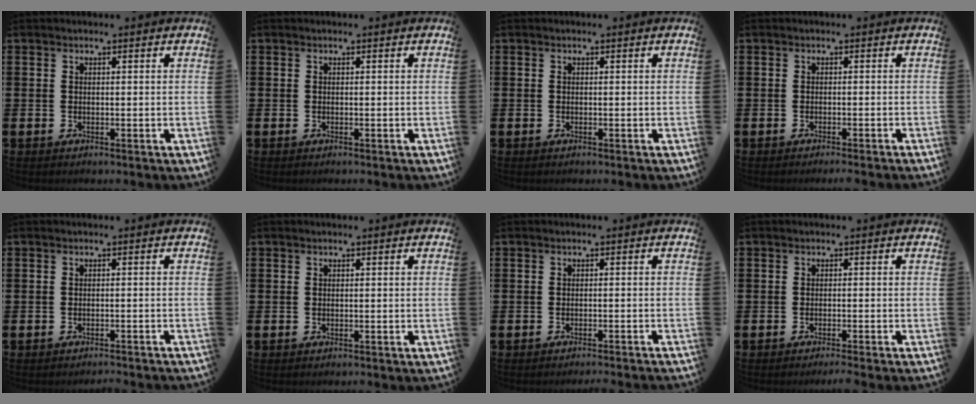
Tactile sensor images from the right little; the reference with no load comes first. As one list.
[{"total": 0.0}, {"total": 0.0}, {"total": 0.7, "force": [-0.7, -0.2, 0.2], "torque": [-0.002, -0.001, -0.013]}, {"total": 1.1, "force": [-1.1, -0.2, 0.0], "torque": [0.000, 0.002, -0.023]}, {"total": 0.0}, {"total": 1.1, "force": [-1.0, -0.3, 0.1], "torque": [-0.001, 0.003, -0.022]}, {"total": 1.1, "force": [-1.0, -0.3, 0.3], "torque": [-0.003, 0.000, -0.019]}]